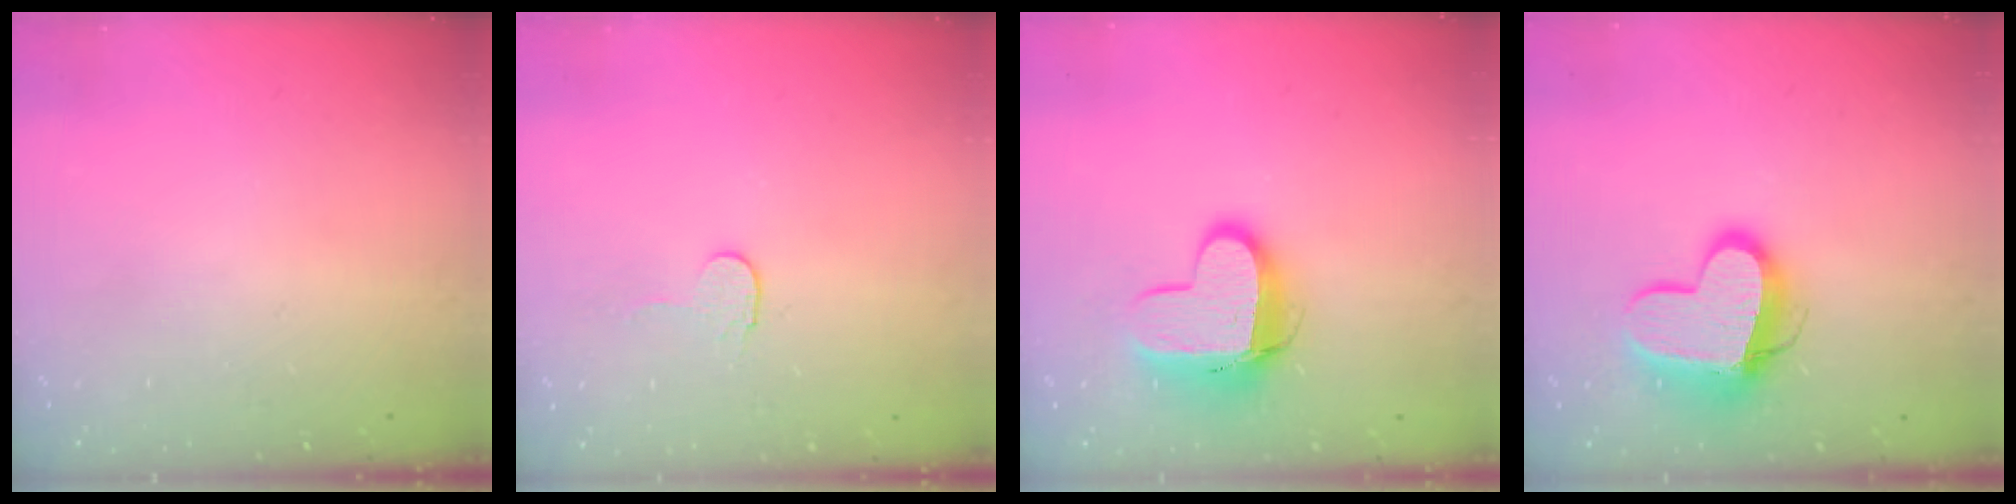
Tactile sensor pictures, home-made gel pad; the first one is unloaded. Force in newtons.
{"total": 3.5, "press": 3.5, "slide": 0.2}
{"total": 11.6, "press": 11.5, "slide": 1.2}
{"total": 13.5, "press": 13.5, "slide": 1.1}